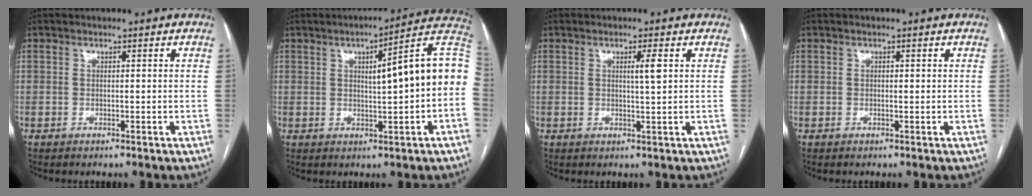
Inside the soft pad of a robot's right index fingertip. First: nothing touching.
{"total": 13.2, "force": [1.0, 1.1, 13.1], "torque": [-0.174, 0.030, 0.010]}
{"total": 2.6, "force": [0.8, -0.2, 2.4], "torque": [-0.044, -0.005, 0.013]}
{"total": 0.0}